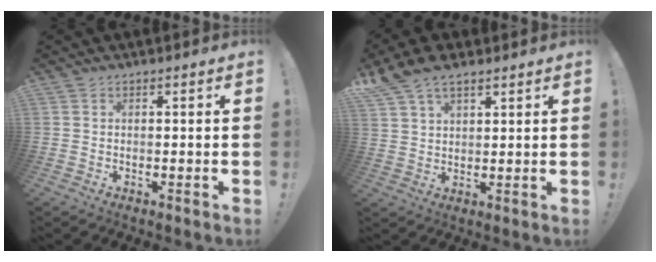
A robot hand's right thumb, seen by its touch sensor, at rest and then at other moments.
{"total": 7.6, "force": [5.4, 3.6, 3.9], "torque": [-0.081, -0.018, 0.109]}